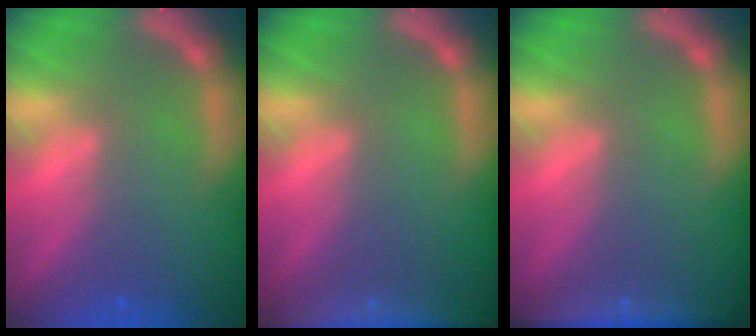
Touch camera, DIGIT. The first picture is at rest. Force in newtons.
{"total": 6.9}
{"total": 4.0}